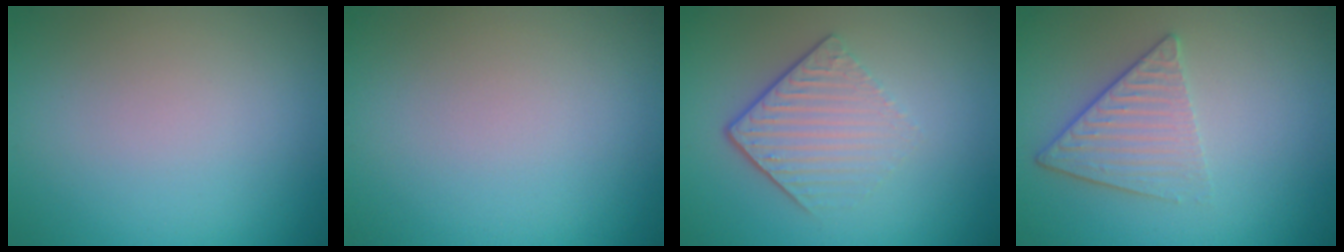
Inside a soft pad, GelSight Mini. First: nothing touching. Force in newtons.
{"total": 0.0}
{"total": 4.3, "press": 2.9, "slide": 3.2}
{"total": 3.3, "press": 2.9, "slide": 1.6}